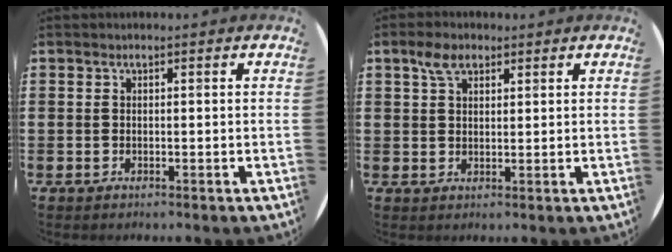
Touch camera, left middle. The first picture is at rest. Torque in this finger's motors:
{"motor_torque": [0.81, -0.67, 0.07, 0.03]}